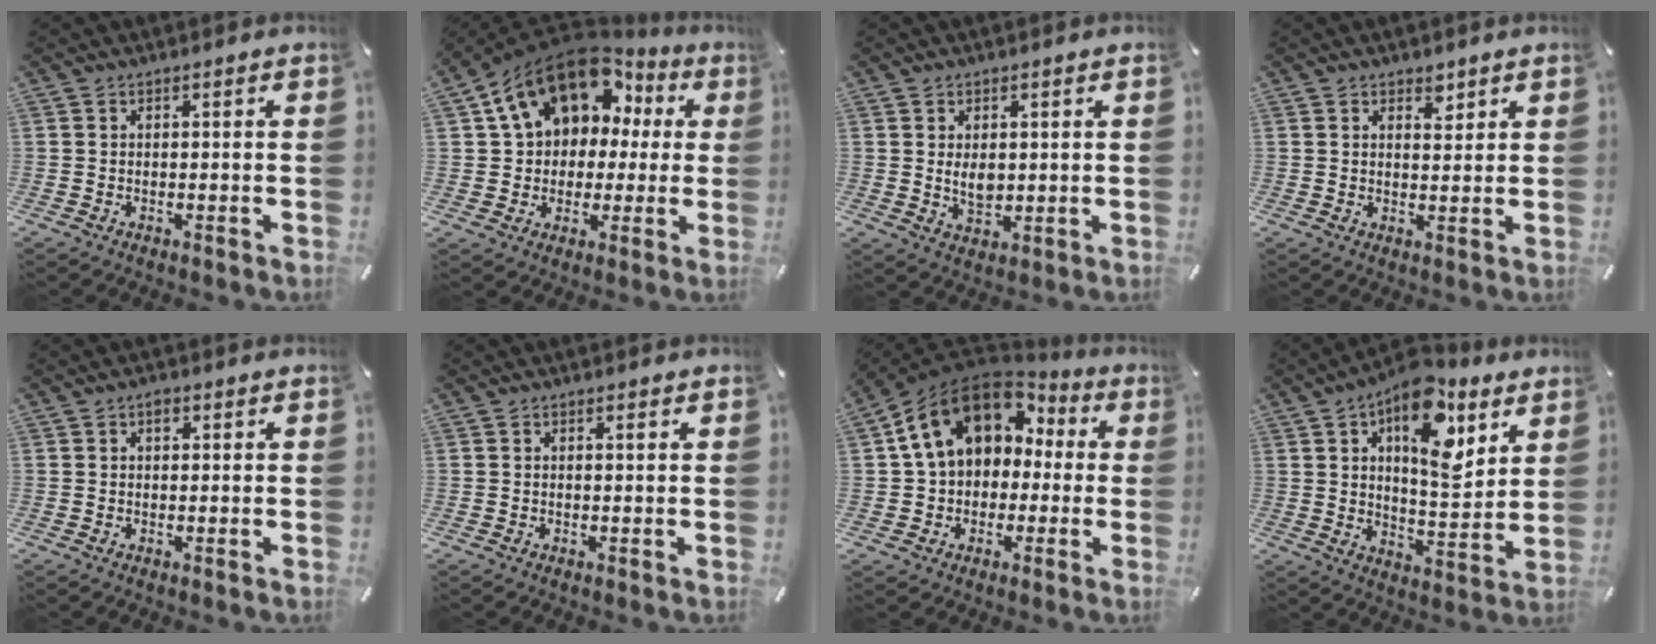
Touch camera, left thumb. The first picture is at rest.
{"total": 16.3, "force": [7.1, 12.2, 8.0], "torque": [-0.147, -0.031, 0.131]}
{"total": 4.6, "force": [0.8, 3.2, 3.2], "torque": [-0.063, -0.008, 0.008]}
{"total": 2.9, "force": [2.0, 1.8, 1.1], "torque": [0.008, -0.013, 0.029]}
{"total": 1.2, "force": [0.4, 0.9, 0.7], "torque": [-0.006, 0.002, 0.005]}
{"total": 0.5, "force": [0.2, 0.1, 0.5], "torque": [-0.001, -0.003, 0.002]}
{"total": 15.7, "force": [5.1, 12.3, 8.4], "torque": [-0.164, -0.011, 0.093]}
{"total": 15.9, "force": [8.3, 7.7, 11.1], "torque": [-0.164, -0.038, 0.140]}